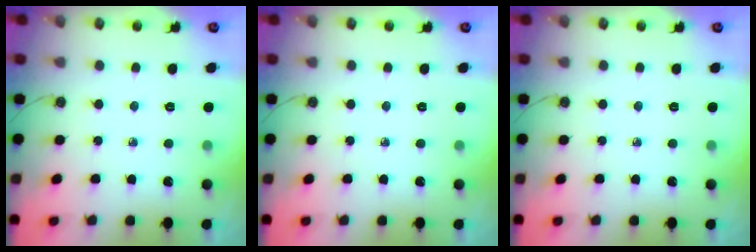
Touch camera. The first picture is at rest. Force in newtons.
{"total": 0.0}
{"total": 0.0}